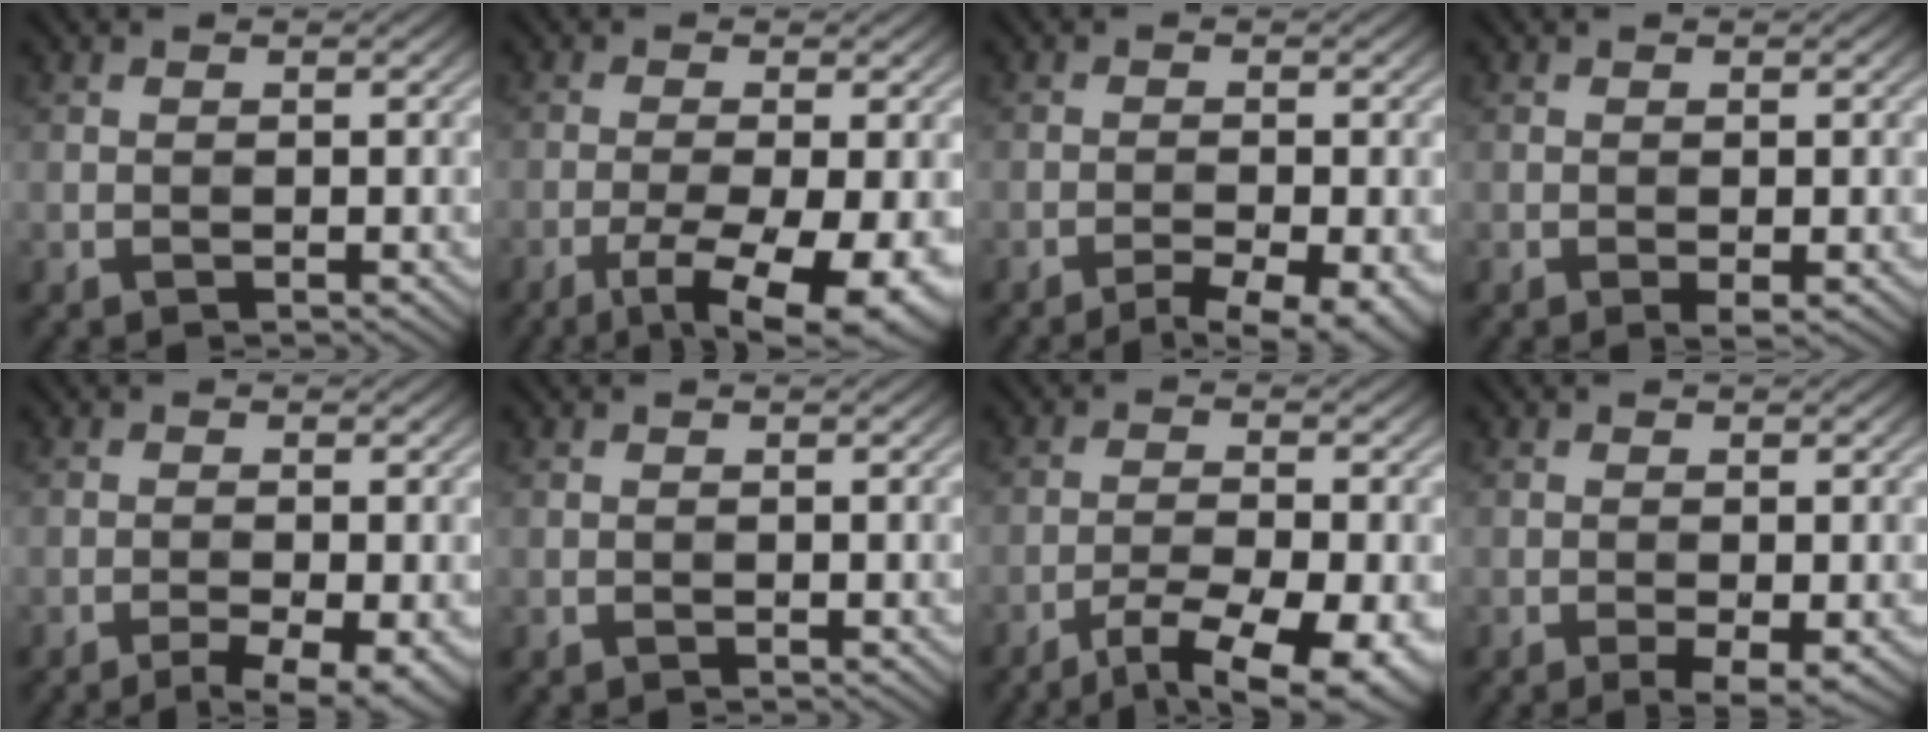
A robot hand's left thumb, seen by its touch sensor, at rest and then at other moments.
{"total": 10.0, "force": [-5.1, 2.9, 8.2], "torque": [-0.147, -0.018, -0.071]}
{"total": 5.7, "force": [-4.0, 1.1, 3.9], "torque": [-0.063, -0.009, -0.056]}
{"total": 0.9, "force": [-0.4, 0.2, 0.8], "torque": [-0.018, -0.005, -0.007]}
{"total": 4.7, "force": [-2.9, 0.9, 3.6], "torque": [-0.058, -0.003, -0.042]}
{"total": 0.0}
{"total": 10.6, "force": [-7.2, 3.0, 7.2], "torque": [-0.133, -0.022, -0.099]}
{"total": 2.7, "force": [-1.3, 0.6, 2.3], "torque": [-0.042, -0.004, -0.018]}